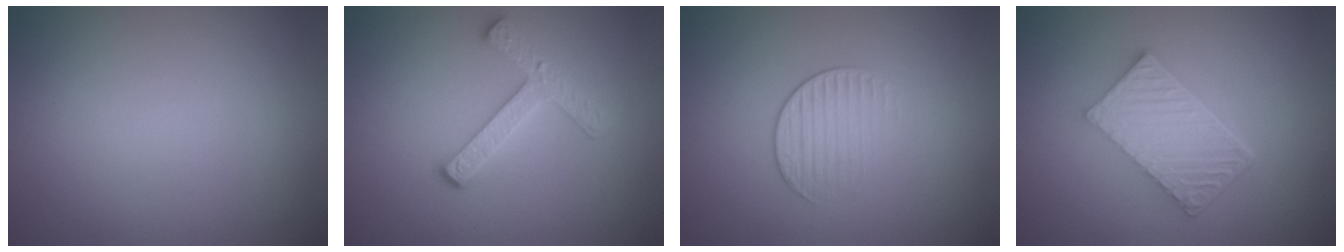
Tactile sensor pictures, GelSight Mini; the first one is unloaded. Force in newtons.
{"total": 3.3, "press": 2.9, "slide": 1.6}
{"total": 1.7, "press": 1.0, "slide": 1.4}
{"total": 6.0, "press": 4.4, "slide": 4.0}